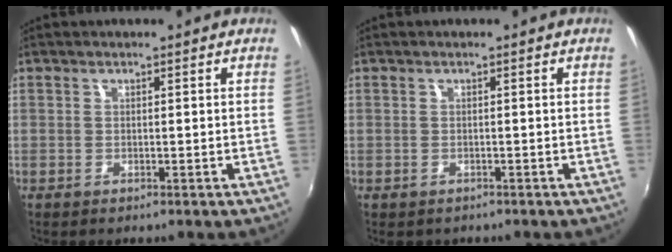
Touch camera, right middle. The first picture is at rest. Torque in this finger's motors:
{"motor_torque": [0.28, -0.17, -0.02, 0.01]}